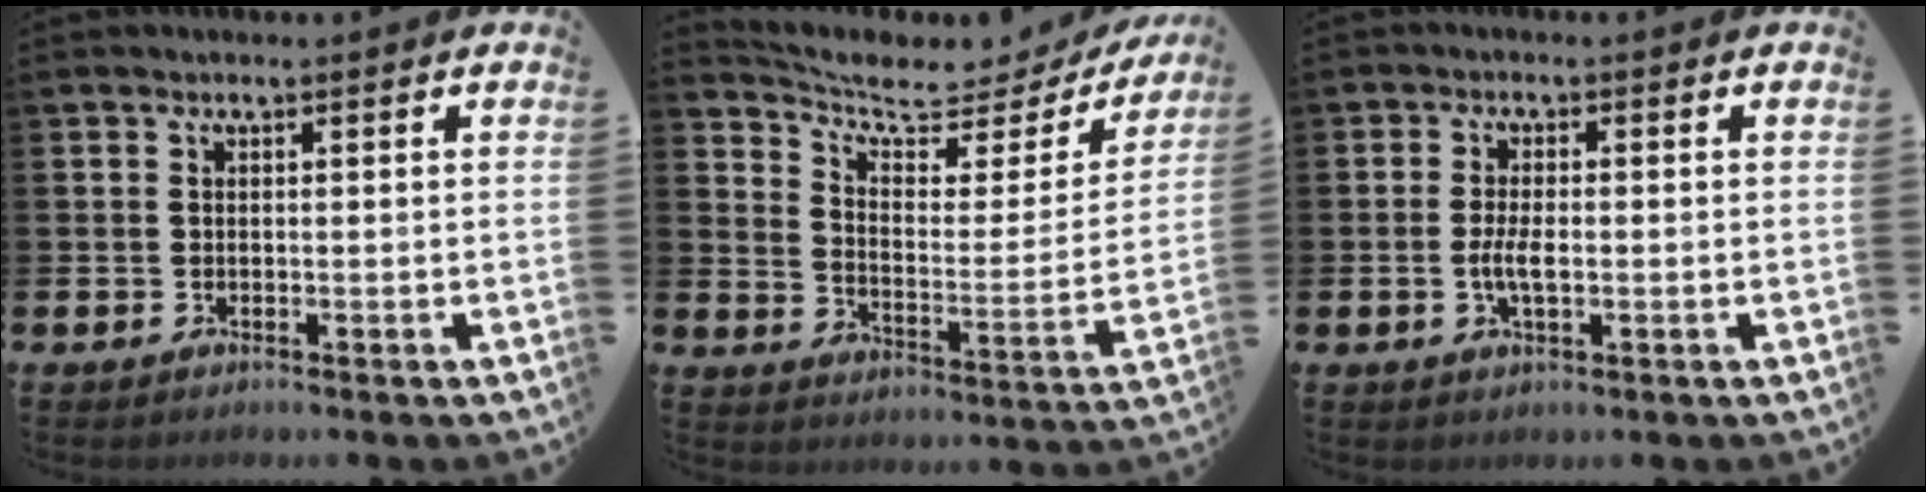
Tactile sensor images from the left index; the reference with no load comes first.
{"total": 6.0, "force": [5.2, 2.1, 2.1], "torque": [-0.068, -0.045, 0.080]}
{"total": 3.3, "force": [-0.7, 1.2, 3.0], "torque": [-0.051, -0.005, -0.018]}